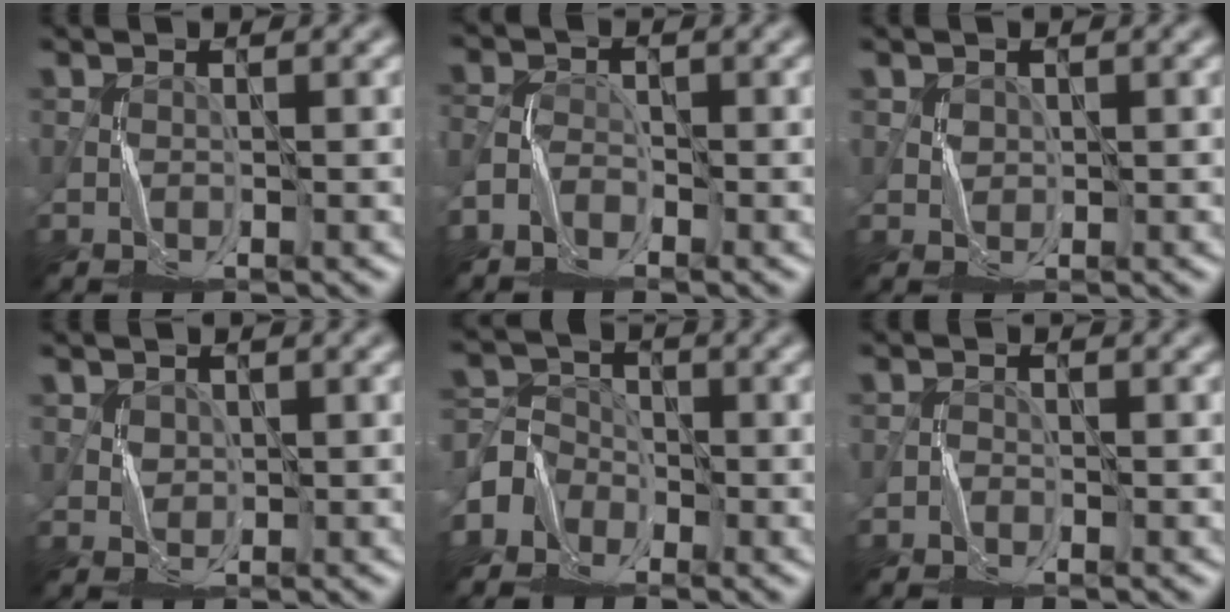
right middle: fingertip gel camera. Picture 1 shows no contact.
{"total": 2.1, "force": [-1.9, 0.8, 0.2], "torque": [-0.009, 0.003, -0.045]}
{"total": 1.3, "force": [0.6, 1.1, 0.1], "torque": [-0.003, 0.003, 0.013]}
{"total": 1.6, "force": [0.9, 1.4, 0.3], "torque": [-0.012, 0.003, 0.023]}
{"total": 3.0, "force": [-2.1, 2.2, 0.0], "torque": [0.011, 0.011, -0.053]}
{"total": 1.1, "force": [-1.0, 0.6, -0.1], "torque": [0.008, 0.005, -0.020]}